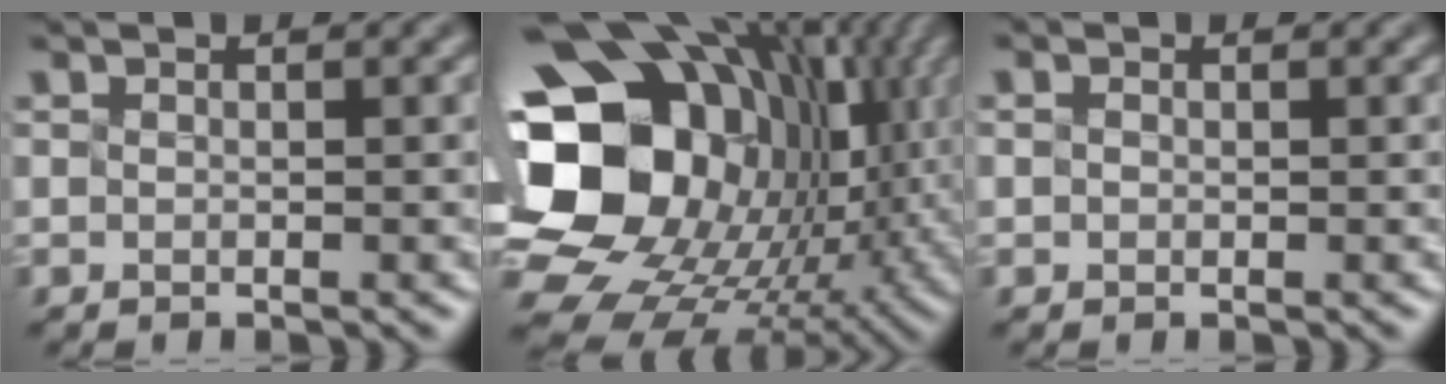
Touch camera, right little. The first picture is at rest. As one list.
[{"total": 20.1, "force": [1.5, 16.3, 11.6], "torque": [-0.234, 0.000, 0.040]}, {"total": 0.8, "force": [-0.5, -0.3, -0.5], "torque": [0.003, 0.001, -0.001]}]